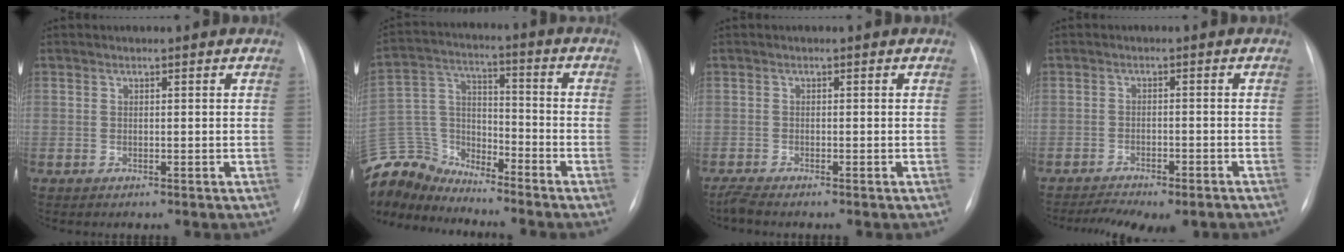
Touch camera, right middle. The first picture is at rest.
{"total": 13.2, "force": [-12.8, 2.9, 1.1], "torque": [-0.033, 0.040, -0.251]}
{"total": 1.3, "force": [-1.2, -0.3, 0.5], "torque": [-0.020, -0.008, -0.027]}
{"total": 10.0, "force": [-8.1, 2.9, 5.1], "torque": [-0.076, 0.004, -0.109]}